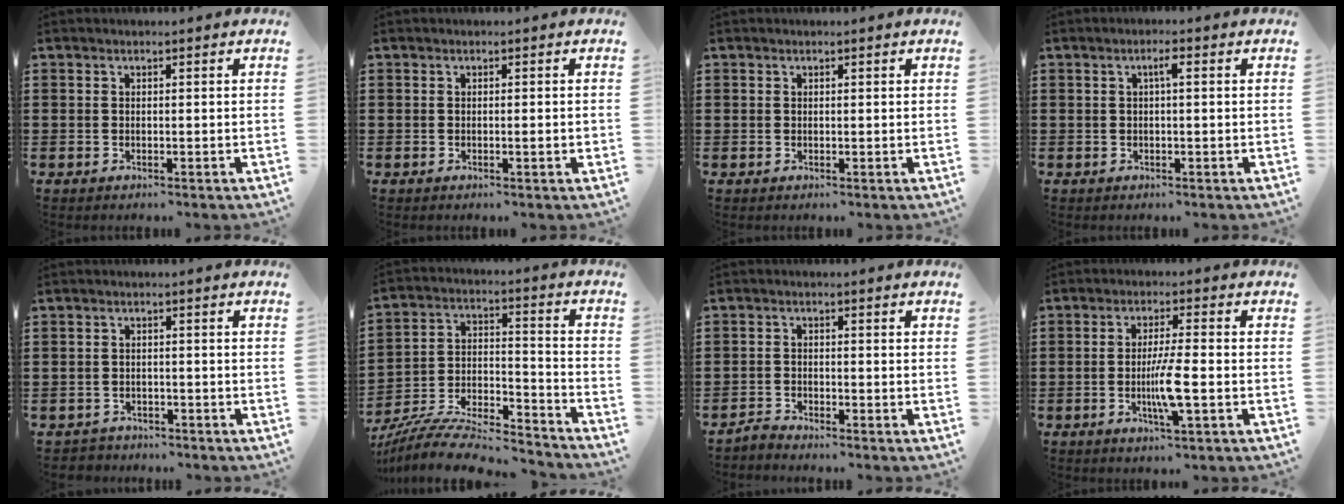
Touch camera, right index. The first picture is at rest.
{"total": 1.2, "force": [-0.1, 0.1, 1.2], "torque": [-0.020, -0.003, -0.002]}
{"total": 0.6, "force": [0.3, 0.5, 0.0], "torque": [-0.002, 0.004, 0.005]}
{"total": 2.1, "force": [0.3, 0.3, 2.1], "torque": [-0.041, 0.004, 0.002]}
{"total": 1.6, "force": [-1.5, 0.5, -0.2], "torque": [-0.002, 0.004, -0.036]}
{"total": 9.3, "force": [-8.5, 1.4, 3.5], "torque": [-0.064, 0.008, -0.168]}
{"total": 1.7, "force": [-1.7, 0.1, 0.2], "torque": [-0.008, 0.003, -0.034]}
{"total": 6.1, "force": [-1.5, 0.5, 5.9], "torque": [-0.113, -0.012, -0.030]}